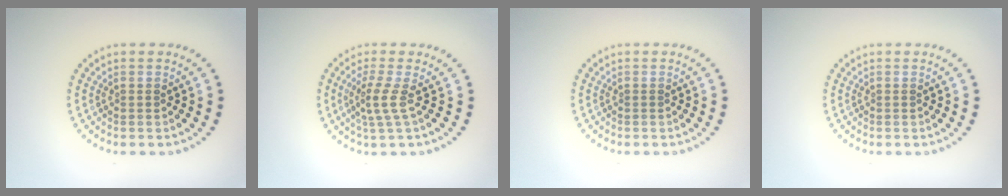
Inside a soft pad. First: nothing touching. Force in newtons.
{"total": 2.4, "press": 1.6, "slide": 1.7}
{"total": 0.0}
{"total": 0.0}